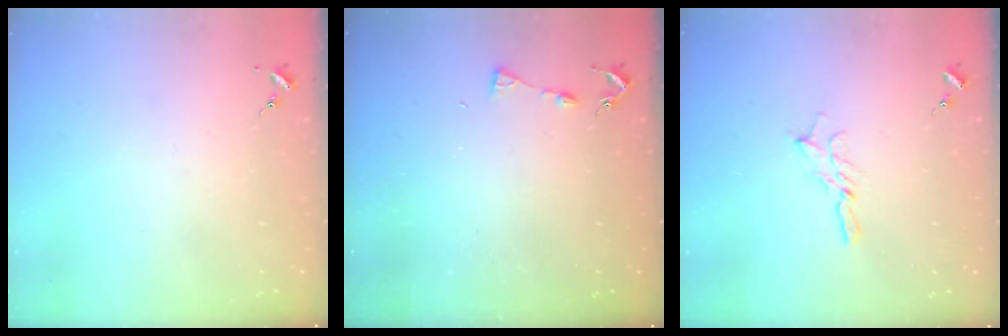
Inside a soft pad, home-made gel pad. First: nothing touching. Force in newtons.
{"total": 3.7, "press": 3.7, "slide": 0.5}
{"total": 5.6, "press": 5.6, "slide": 0.2}